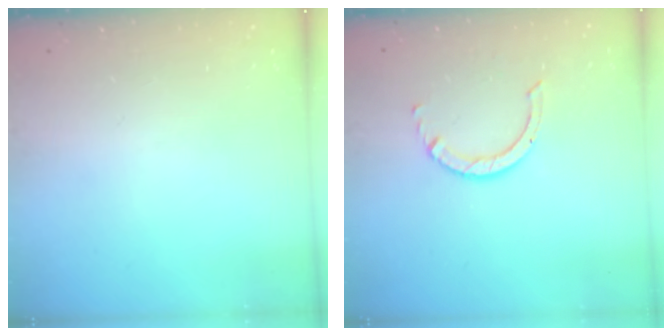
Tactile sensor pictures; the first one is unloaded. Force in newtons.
{"total": 3.6, "press": 3.6, "slide": 0.6}